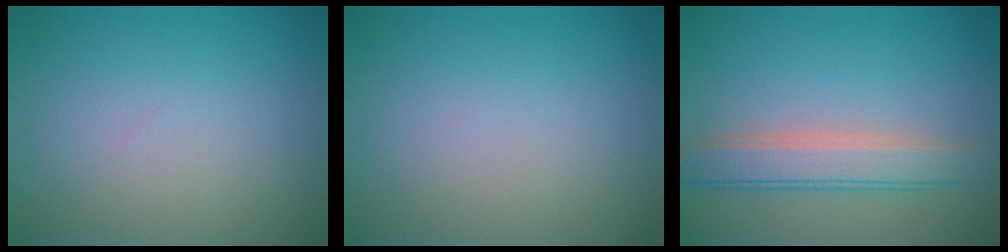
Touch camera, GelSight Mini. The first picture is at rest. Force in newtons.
{"total": 0.0}
{"total": 3.9, "press": 3.9, "slide": 0.3}